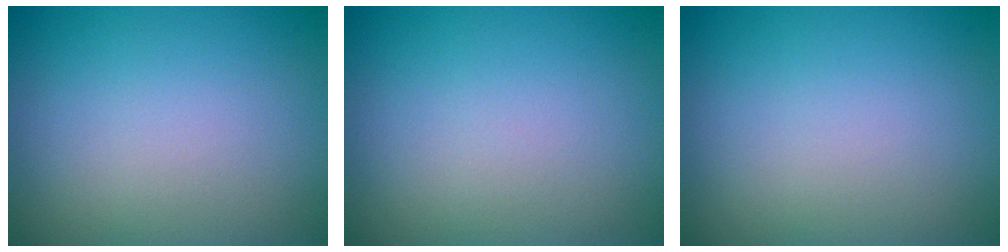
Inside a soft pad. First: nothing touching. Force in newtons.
{"total": 0.0}
{"total": 0.0}